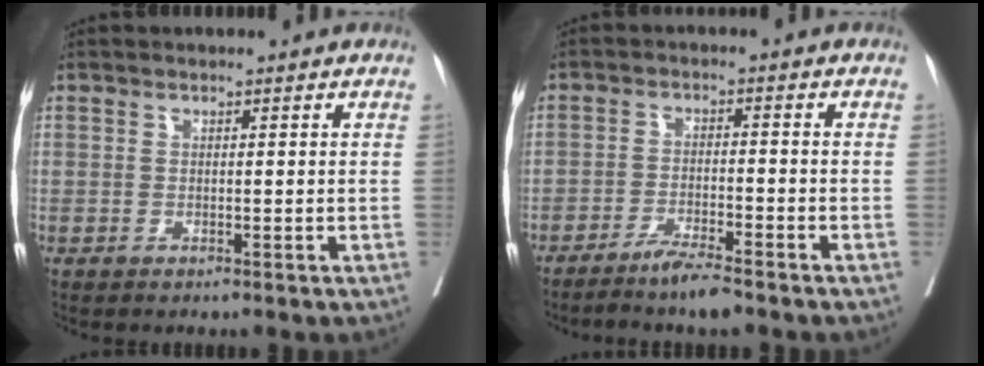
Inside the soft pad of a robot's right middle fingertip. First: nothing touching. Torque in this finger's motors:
{"motor_torque": [-0.14, -0.29, 0.04, 0.00]}